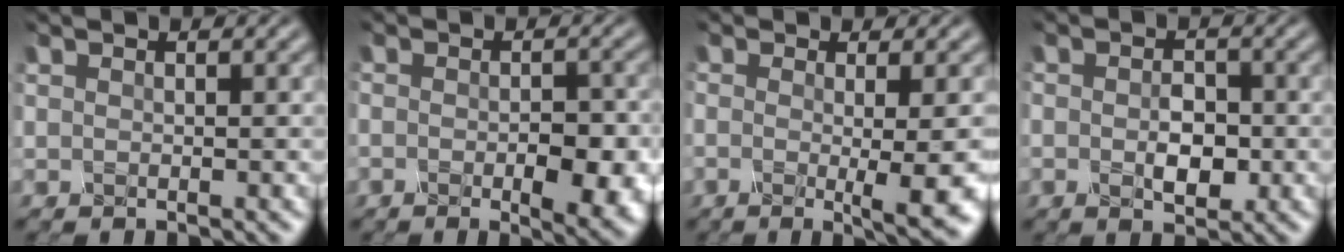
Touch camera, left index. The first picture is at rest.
{"total": 5.4, "force": [-1.6, 2.1, 4.7], "torque": [-0.066, -0.012, -0.021]}
{"total": 4.8, "force": [-1.0, 0.4, 4.7], "torque": [-0.065, -0.008, -0.017]}
{"total": 3.2, "force": [-1.1, 1.8, 2.4], "torque": [-0.042, -0.004, -0.019]}